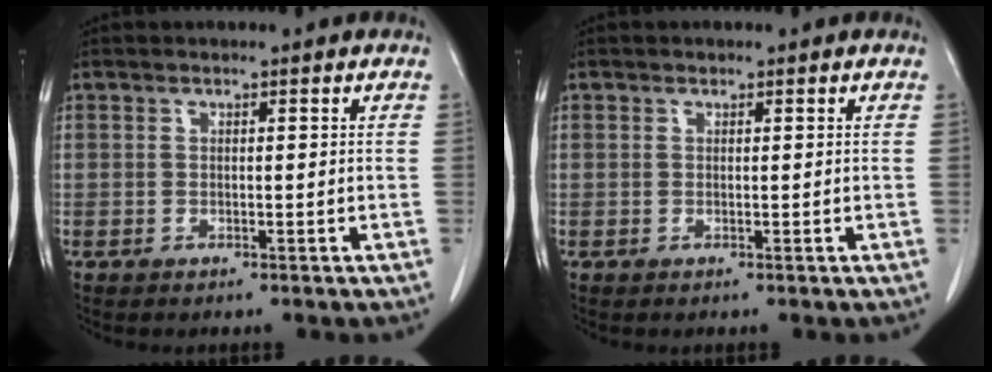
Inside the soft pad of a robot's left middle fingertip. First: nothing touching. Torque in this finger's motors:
{"motor_torque": [0.10, -0.06, -0.14, -0.01]}